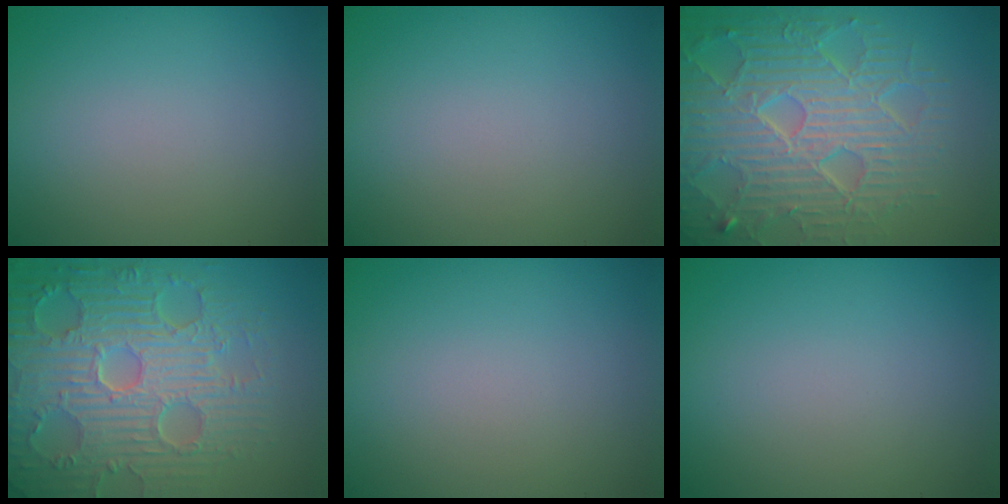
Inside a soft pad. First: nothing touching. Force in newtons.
{"total": 0.0}
{"total": 9.3, "press": 6.6, "slide": 6.6}
{"total": 9.2, "press": 6.5, "slide": 6.5}
{"total": 0.0}
{"total": 0.0}